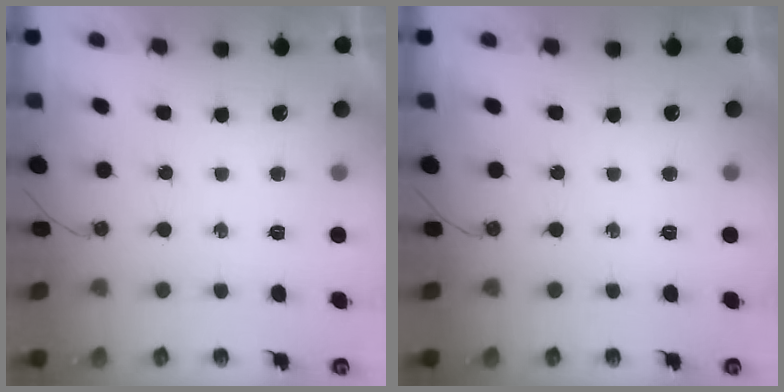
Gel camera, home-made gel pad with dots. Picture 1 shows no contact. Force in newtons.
{"total": 0.0}